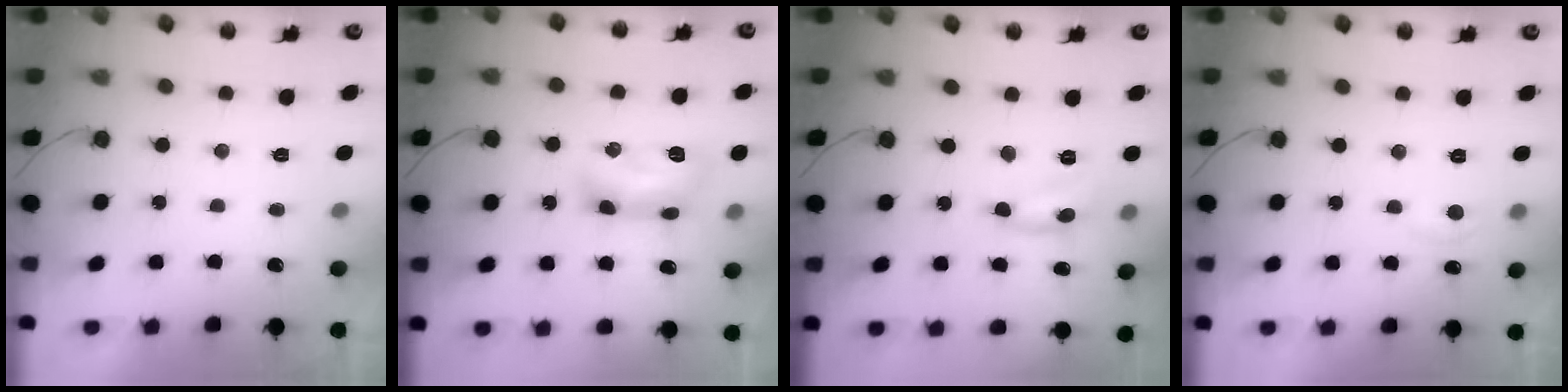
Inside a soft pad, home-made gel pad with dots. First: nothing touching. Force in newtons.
{"total": 10.5, "press": 10.5, "slide": 1.3}
{"total": 4.2, "press": 4.2, "slide": 0.3}
{"total": 5.8, "press": 5.8, "slide": 0.7}